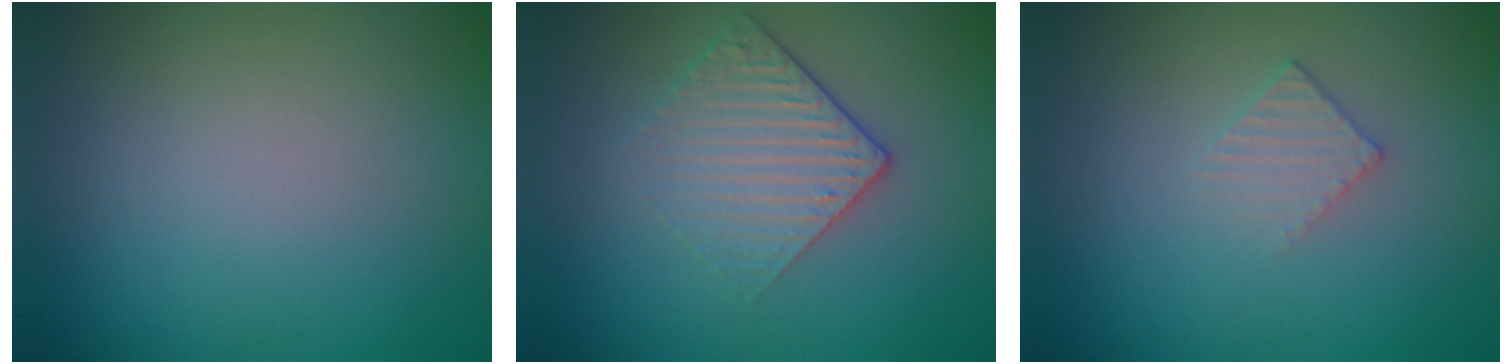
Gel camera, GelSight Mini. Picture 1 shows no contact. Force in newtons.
{"total": 3.0, "press": 2.6, "slide": 1.4}
{"total": 1.4, "press": 1.4, "slide": 0.2}